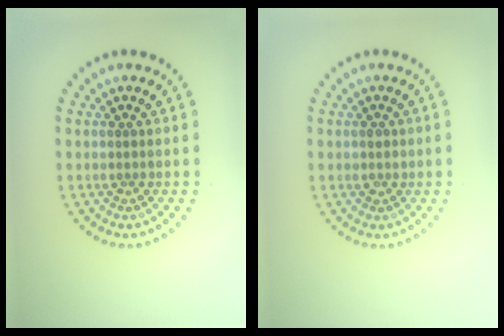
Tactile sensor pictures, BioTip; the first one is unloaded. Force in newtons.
{"total": 0.9, "press": 0.8, "slide": 0.4}